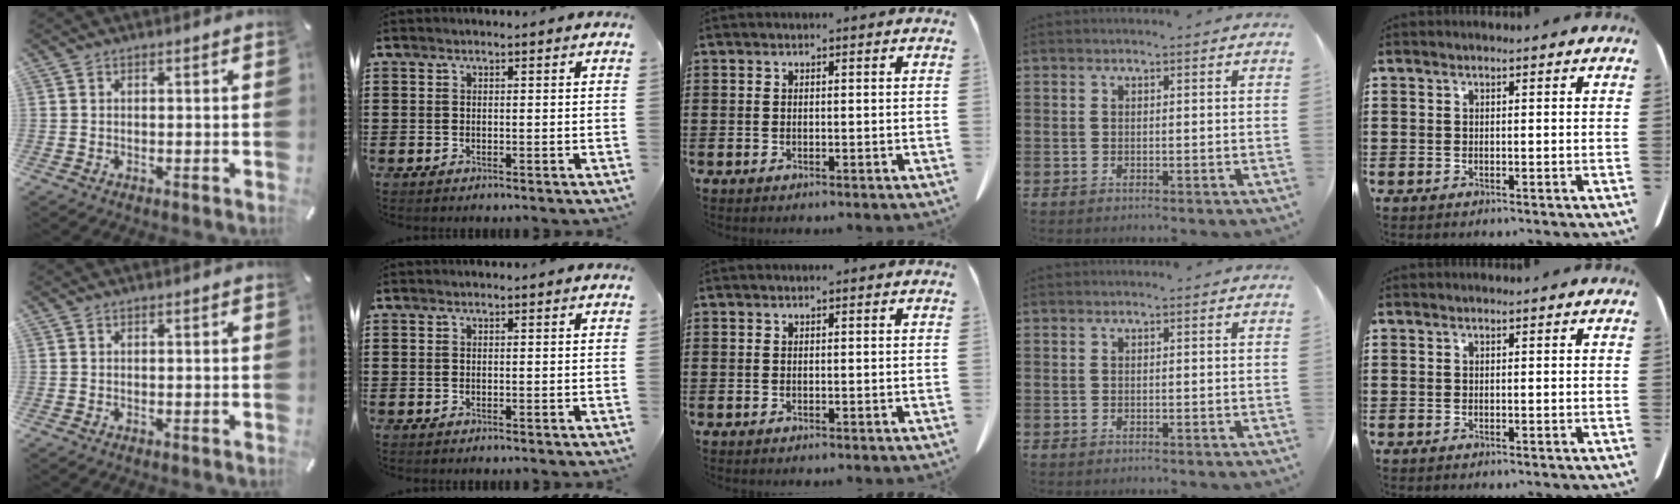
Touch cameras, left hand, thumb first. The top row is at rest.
{}